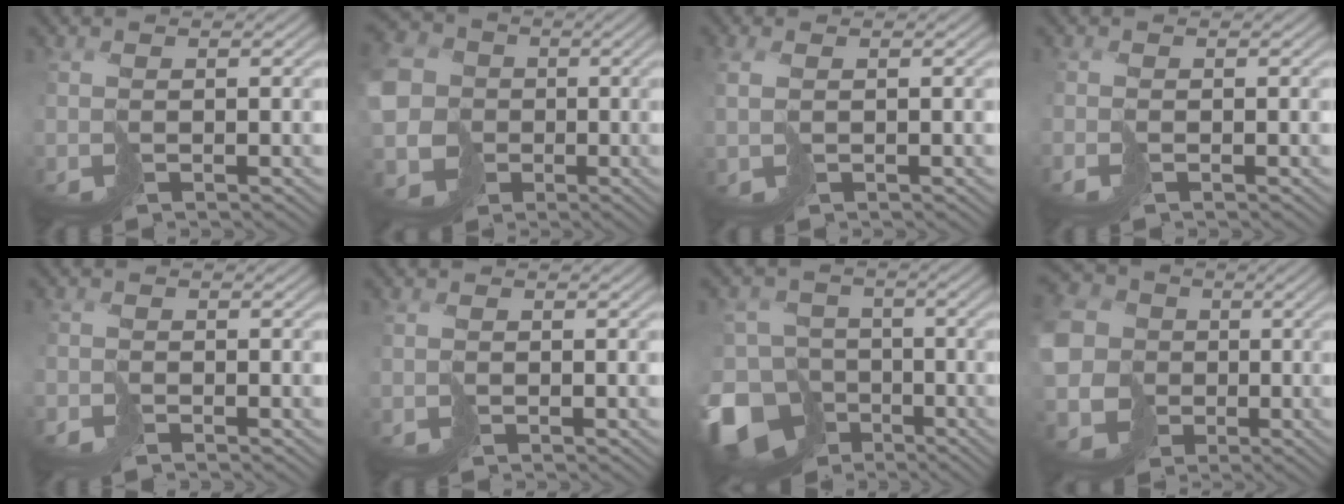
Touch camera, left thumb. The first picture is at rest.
{"total": 11.0, "force": [-1.1, 9.8, 4.8], "torque": [-0.155, -0.023, -0.020]}
{"total": 1.1, "force": [0.6, 0.3, 0.8], "torque": [-0.022, -0.001, 0.014]}
{"total": 0.9, "force": [-0.7, 0.3, 0.5], "torque": [-0.015, -0.003, -0.017]}
{"total": 1.3, "force": [-1.3, 0.4, 0.2], "torque": [-0.008, -0.005, -0.030]}
{"total": 0.0}
{"total": 14.5, "force": [-8.3, 10.9, 4.7], "torque": [-0.125, -0.060, -0.134]}
{"total": 12.4, "force": [-0.8, 11.1, 5.6], "torque": [-0.174, -0.029, -0.017]}